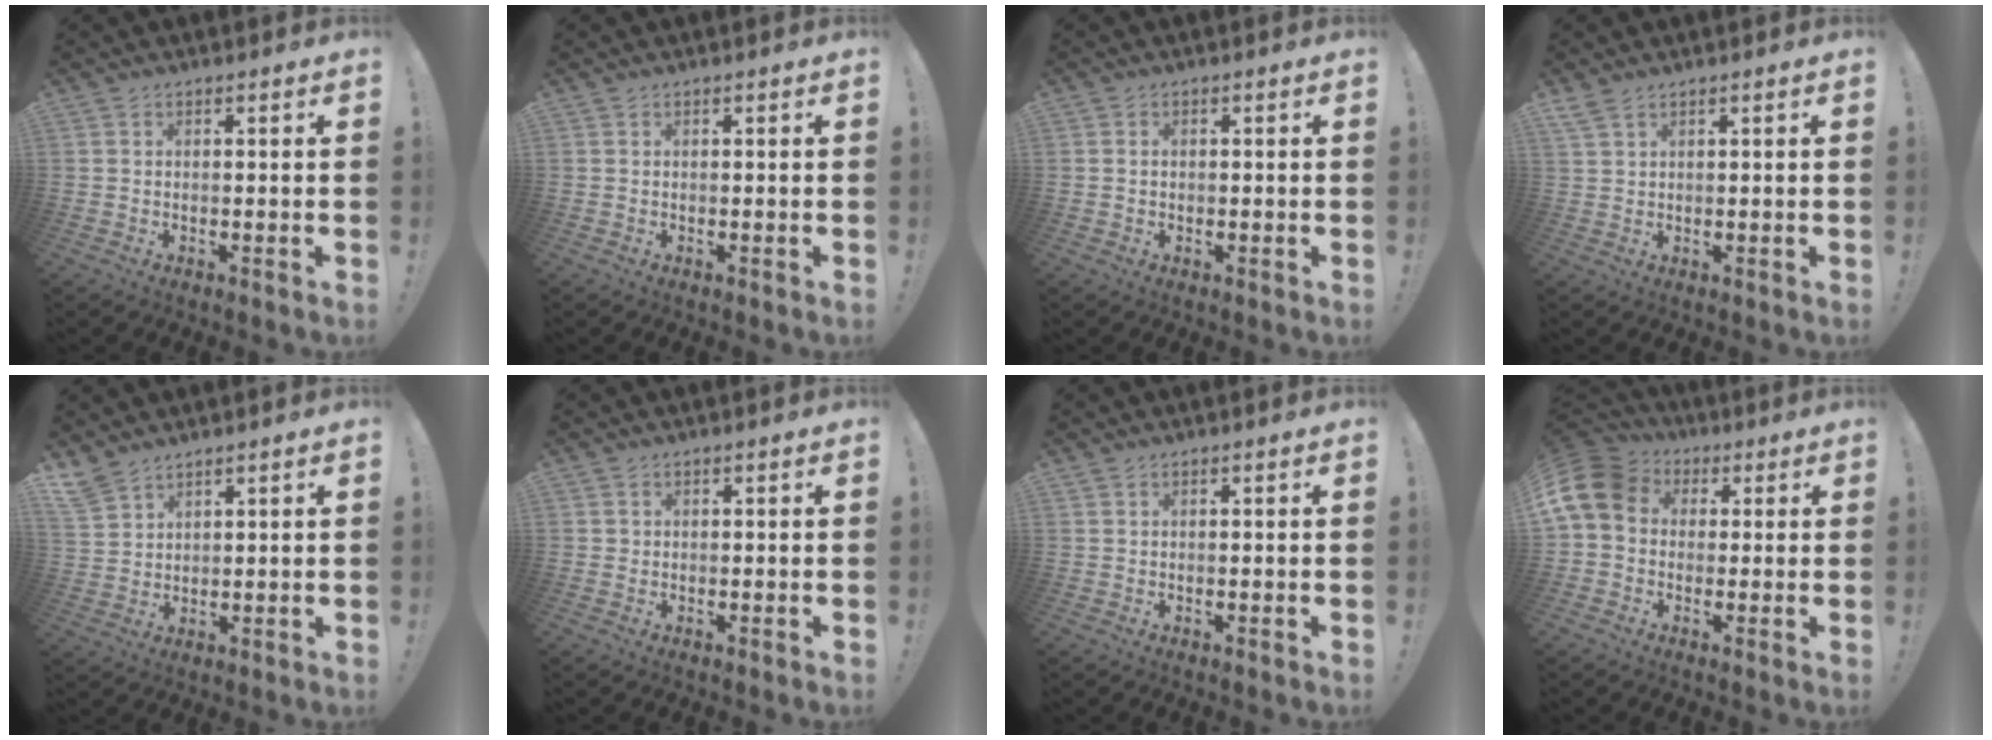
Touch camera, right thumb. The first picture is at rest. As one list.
[{"total": 0.0}, {"total": 1.0, "force": [-0.1, 0.8, 0.7], "torque": [-0.013, 0.005, -0.003]}, {"total": 3.1, "force": [2.3, 0.9, 1.8], "torque": [-0.043, -0.007, 0.046]}, {"total": 5.9, "force": [5.0, 2.1, 2.3], "torque": [-0.052, -0.024, 0.099]}, {"total": 1.0, "force": [0.2, 0.9, 0.3], "torque": [-0.007, 0.005, 0.004]}, {"total": 0.0}, {"total": 11.8, "force": [2.3, 9.1, 7.1], "torque": [-0.142, 0.002, 0.048]}]